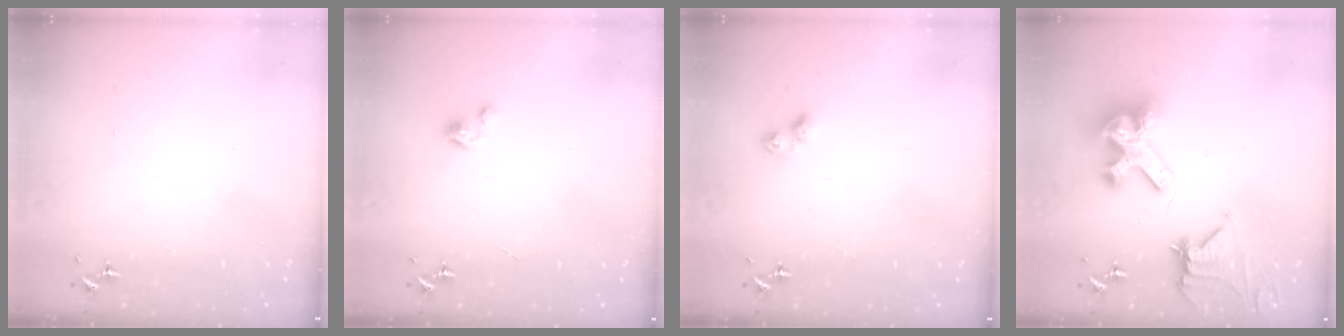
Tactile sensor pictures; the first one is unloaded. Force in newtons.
{"total": 3.2, "press": 3.2, "slide": 0.3}
{"total": 4.6, "press": 4.6, "slide": 0.4}
{"total": 15.5, "press": 15.3, "slide": 1.9}